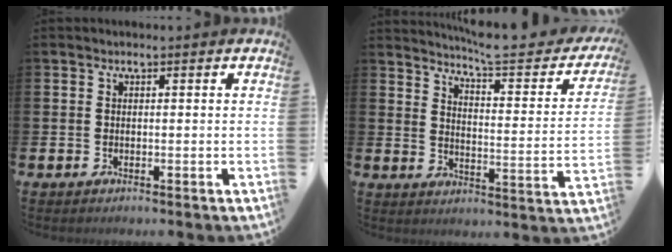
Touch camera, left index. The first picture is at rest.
{"total": 6.2, "force": [5.7, 0.5, 2.4], "torque": [-0.063, -0.048, 0.090]}